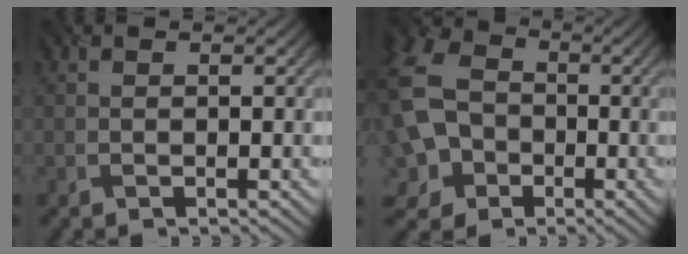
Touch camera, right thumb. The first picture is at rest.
{"total": 14.8, "force": [-2.6, 11.9, 8.3], "torque": [-0.240, -0.032, -0.057]}